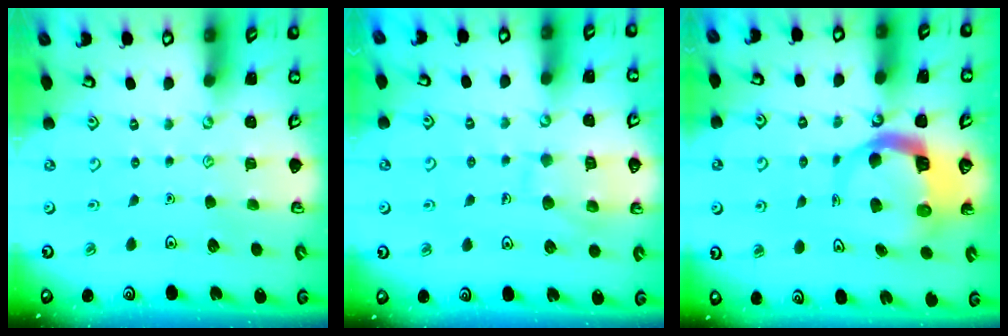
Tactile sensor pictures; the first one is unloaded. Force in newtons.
{"total": 9.1, "press": 9.0, "slide": 0.9}
{"total": 8.1, "press": 8.0, "slide": 0.9}